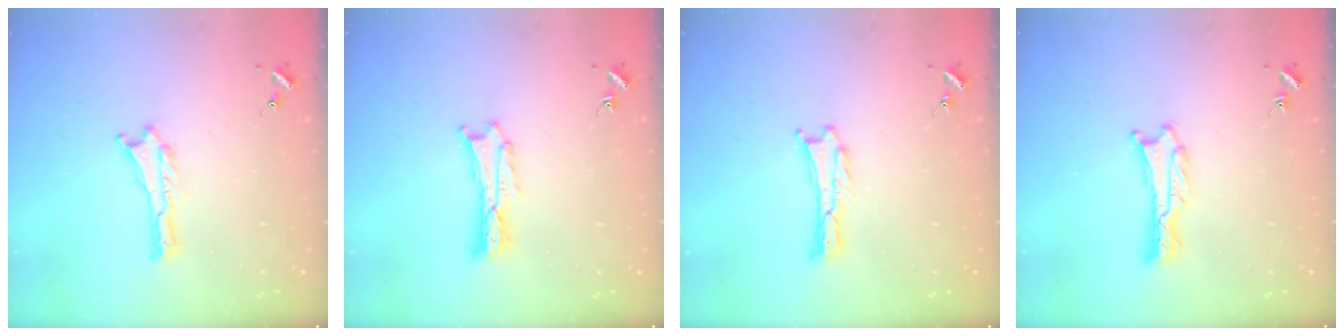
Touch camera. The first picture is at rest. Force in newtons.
{"total": 1.2, "press": 1.1, "slide": 0.2}
{"total": 0.0}
{"total": 1.1, "press": 1.1, "slide": 0.0}